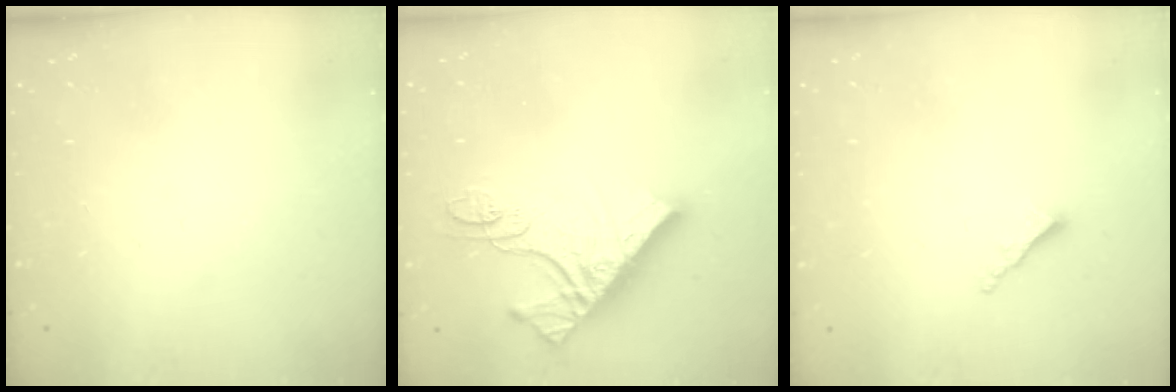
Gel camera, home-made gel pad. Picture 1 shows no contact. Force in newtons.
{"total": 14.8, "press": 14.7, "slide": 1.5}
{"total": 2.0, "press": 2.0, "slide": 0.5}